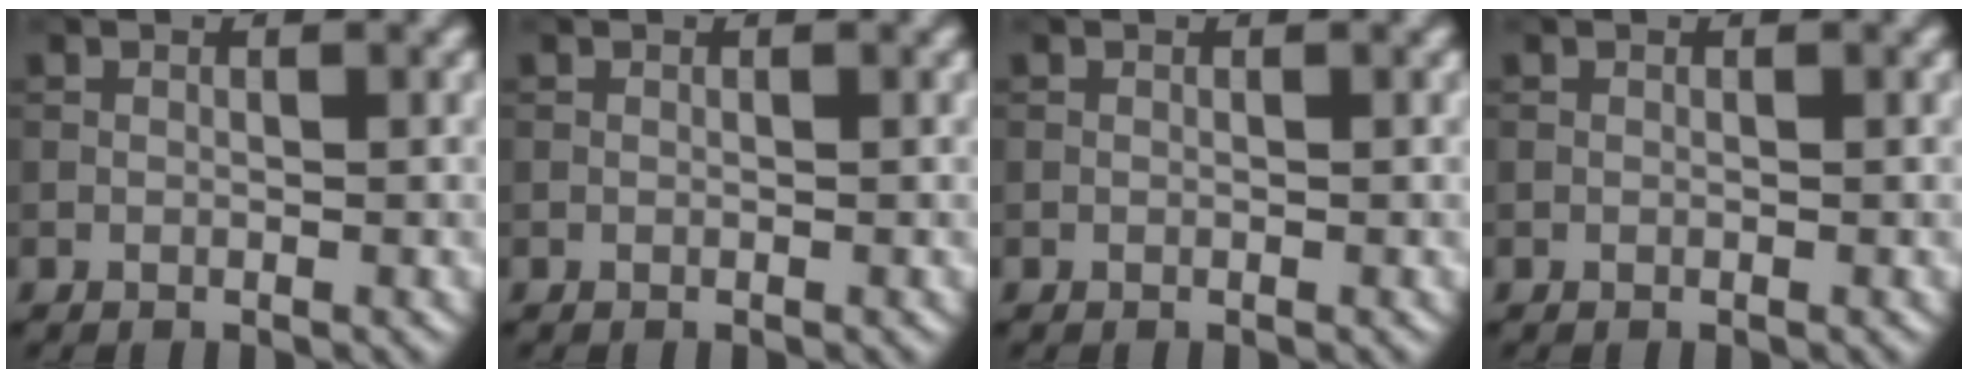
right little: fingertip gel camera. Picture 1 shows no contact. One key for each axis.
{"total": 0.0}
{"total": 0.0}
{"total": 0.0}